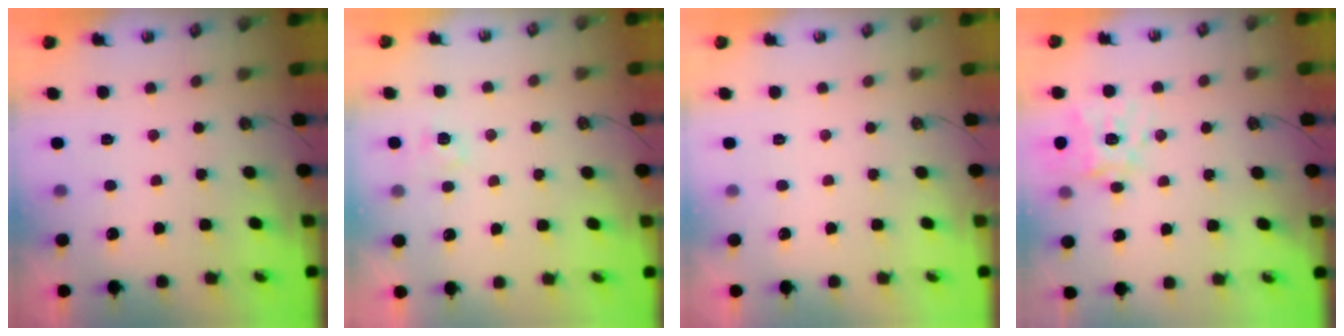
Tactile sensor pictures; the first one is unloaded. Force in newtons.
{"total": 2.7, "press": 2.6, "slide": 0.3}
{"total": 0.0}
{"total": 15.8, "press": 15.7, "slide": 1.9}